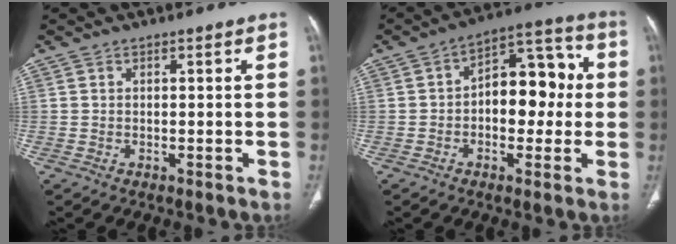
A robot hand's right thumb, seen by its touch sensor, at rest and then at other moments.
{"total": 13.1, "force": [0.1, 8.0, 10.4], "torque": [-0.102, 0.040, -0.007]}